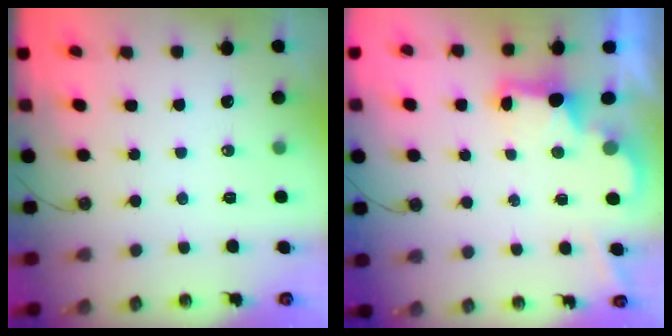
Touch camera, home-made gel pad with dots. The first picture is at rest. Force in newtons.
{"total": 2.4, "press": 2.3, "slide": 0.7}